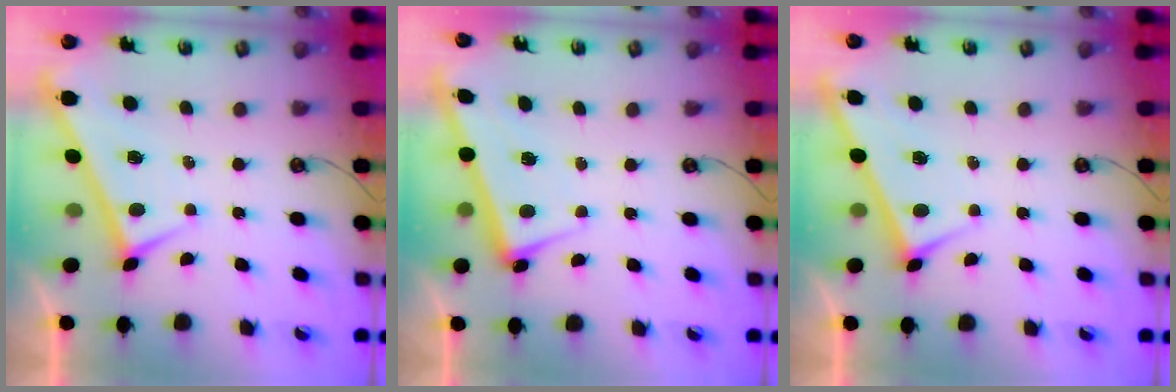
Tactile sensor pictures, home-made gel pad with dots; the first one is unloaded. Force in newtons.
{"total": 2.5, "press": 2.5, "slide": 0.6}
{"total": 2.9, "press": 2.9, "slide": 0.3}